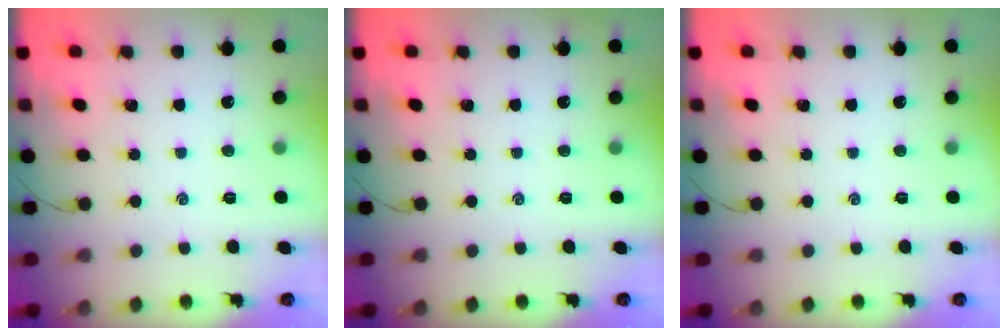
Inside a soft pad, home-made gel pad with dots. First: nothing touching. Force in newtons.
{"total": 0.0}
{"total": 0.0}